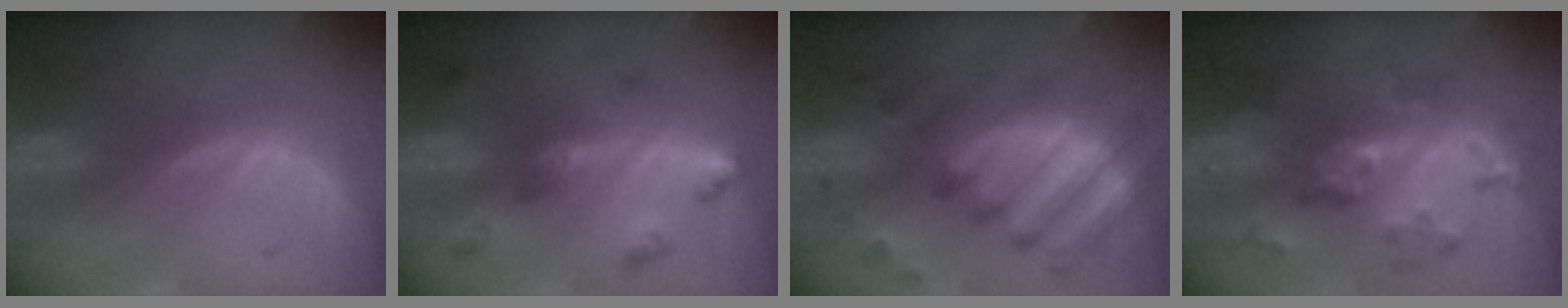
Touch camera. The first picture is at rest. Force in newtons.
{"total": 6.4, "press": 5.7, "slide": 2.8}
{"total": 11.5, "press": 10.5, "slide": 4.5}
{"total": 8.8, "press": 7.8, "slide": 4.0}